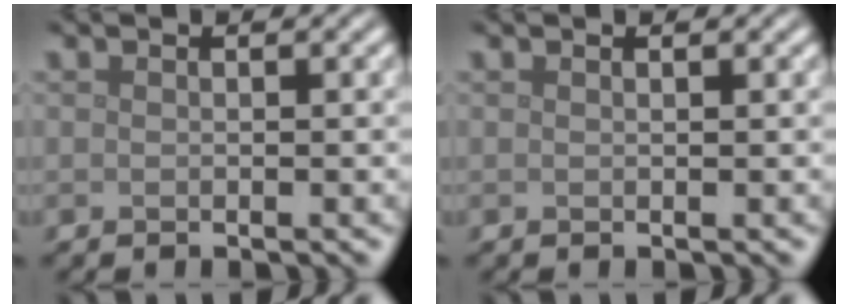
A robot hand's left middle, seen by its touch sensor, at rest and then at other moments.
{"total": 0.0}